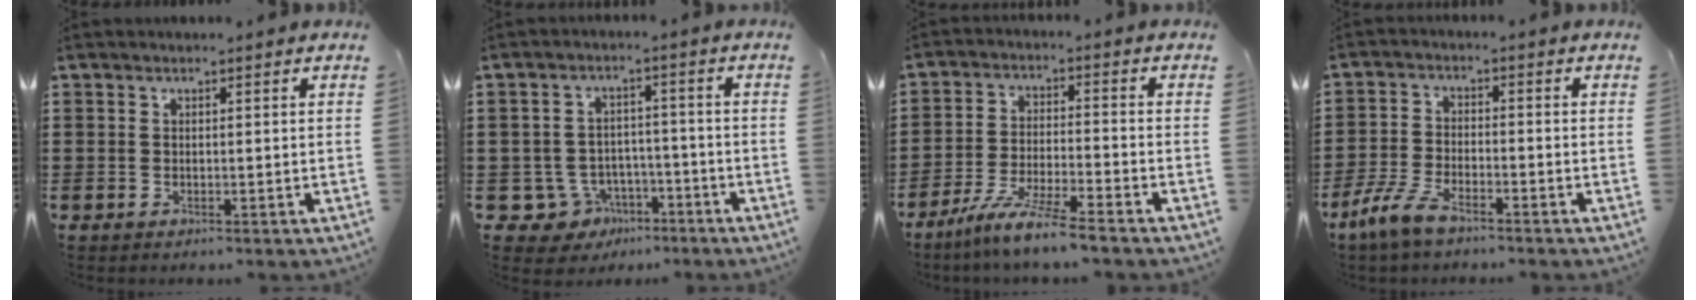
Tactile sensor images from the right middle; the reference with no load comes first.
{"total": 5.6, "force": [-3.7, 4.0, 1.2], "torque": [-0.045, 0.016, -0.073]}
{"total": 7.3, "force": [-6.5, -0.5, 3.5], "torque": [-0.070, -0.014, -0.125]}
{"total": 6.1, "force": [-4.7, 1.7, 3.6], "torque": [-0.098, -0.008, -0.097]}